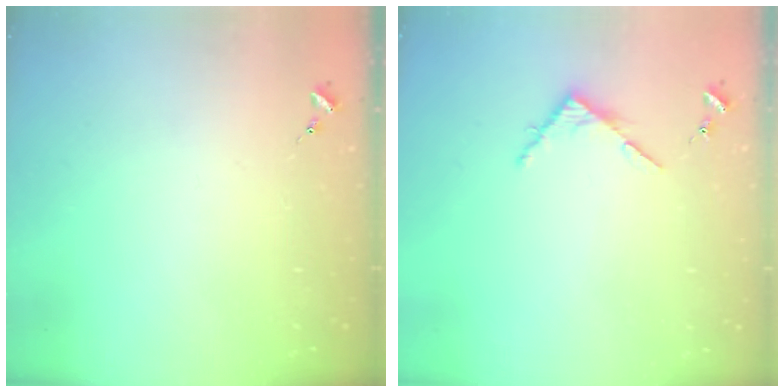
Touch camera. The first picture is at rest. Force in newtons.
{"total": 3.8, "press": 3.8, "slide": 0.4}